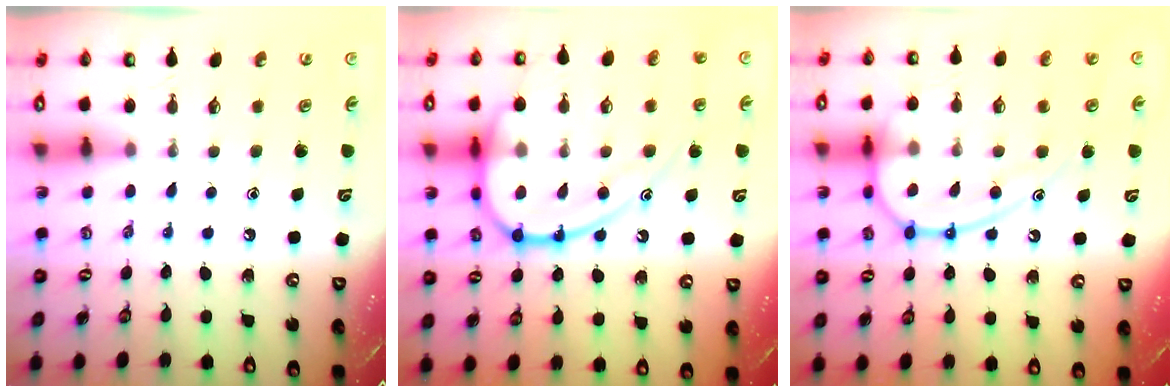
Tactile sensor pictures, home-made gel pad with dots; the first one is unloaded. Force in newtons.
{"total": 20.1, "press": 20.0, "slide": 1.9}
{"total": 16.0, "press": 16.0, "slide": 1.5}